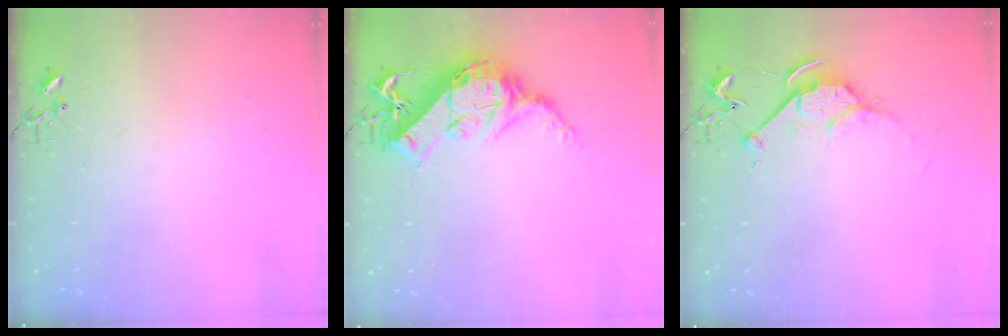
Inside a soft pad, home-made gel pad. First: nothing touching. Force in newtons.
{"total": 13.9, "press": 13.8, "slide": 1.4}
{"total": 7.9, "press": 7.8, "slide": 0.9}